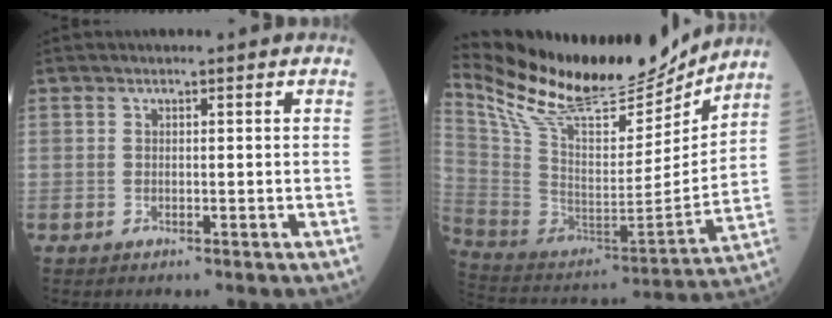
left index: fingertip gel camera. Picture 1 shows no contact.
{"total": 24.5, "force": [21.6, 5.2, 10.2], "torque": [-0.197, -0.030, 0.355]}